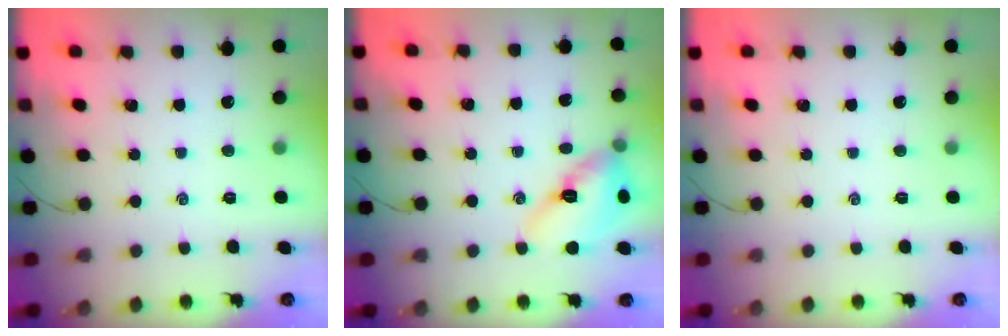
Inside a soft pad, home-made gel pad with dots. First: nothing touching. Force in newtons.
{"total": 13.4, "press": 13.3, "slide": 1.7}
{"total": 0.0}